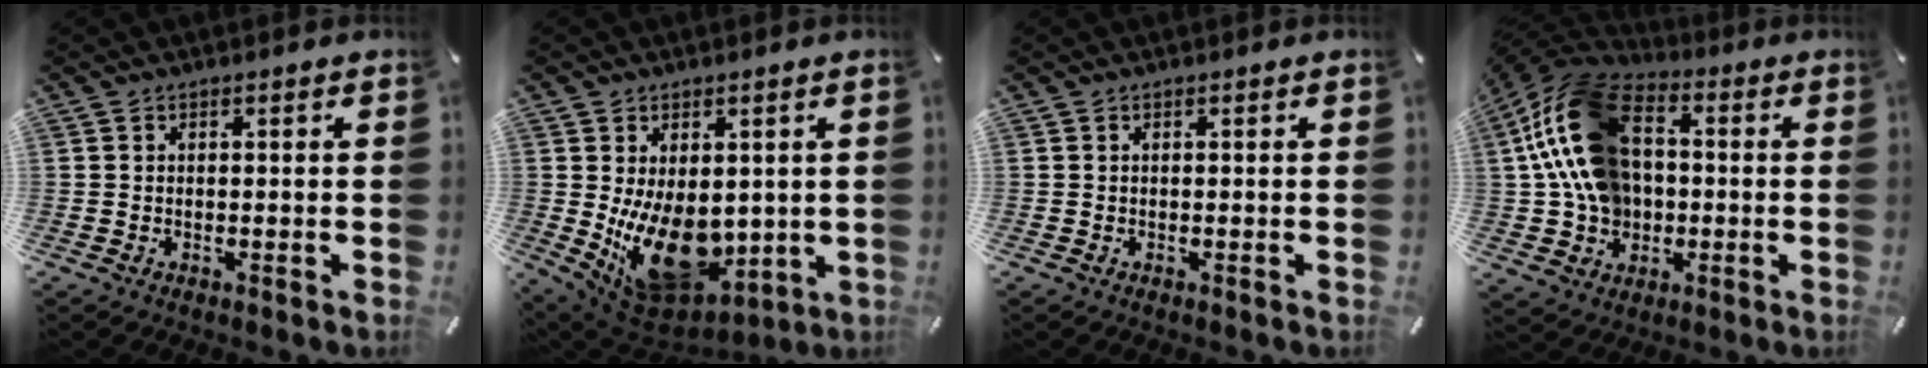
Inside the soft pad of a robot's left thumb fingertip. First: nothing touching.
{"total": 18.4, "force": [-2.1, 12.5, 13.3], "torque": [-0.203, -0.012, -0.016]}
{"total": 0.0}
{"total": 18.3, "force": [1.6, 13.9, 11.8], "torque": [-0.263, 0.007, 0.033]}